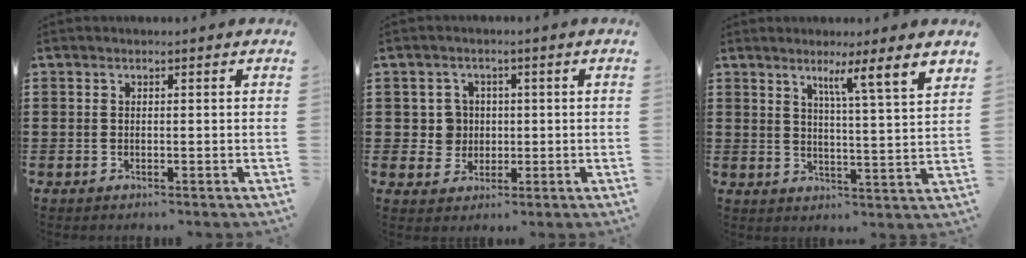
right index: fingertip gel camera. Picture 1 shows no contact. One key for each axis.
{"total": 4.1, "fx": 0.2, "fy": 3.9, "fz": 1.2, "tx": -0.042, "ty": 0.012, "tz": 0.001}
{"total": 4.8, "fx": 3.2, "fy": -1.0, "fz": 3.5, "tx": -0.056, "ty": -0.030, "tz": 0.042}